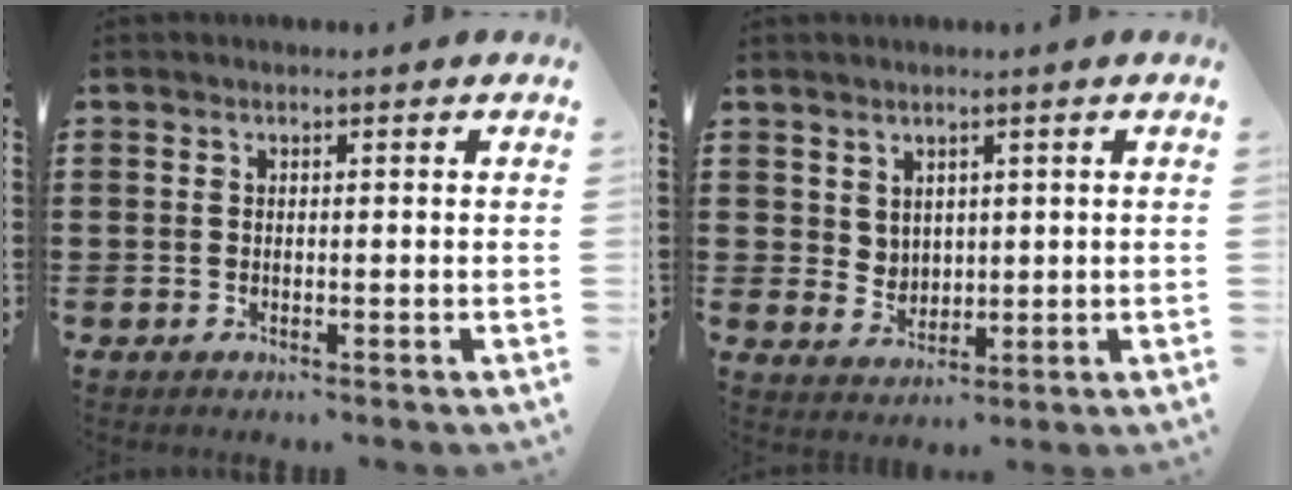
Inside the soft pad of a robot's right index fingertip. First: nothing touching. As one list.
[{"total": 3.2, "force": [2.4, 2.2, 0.5], "torque": [-0.019, 0.004, 0.046]}]